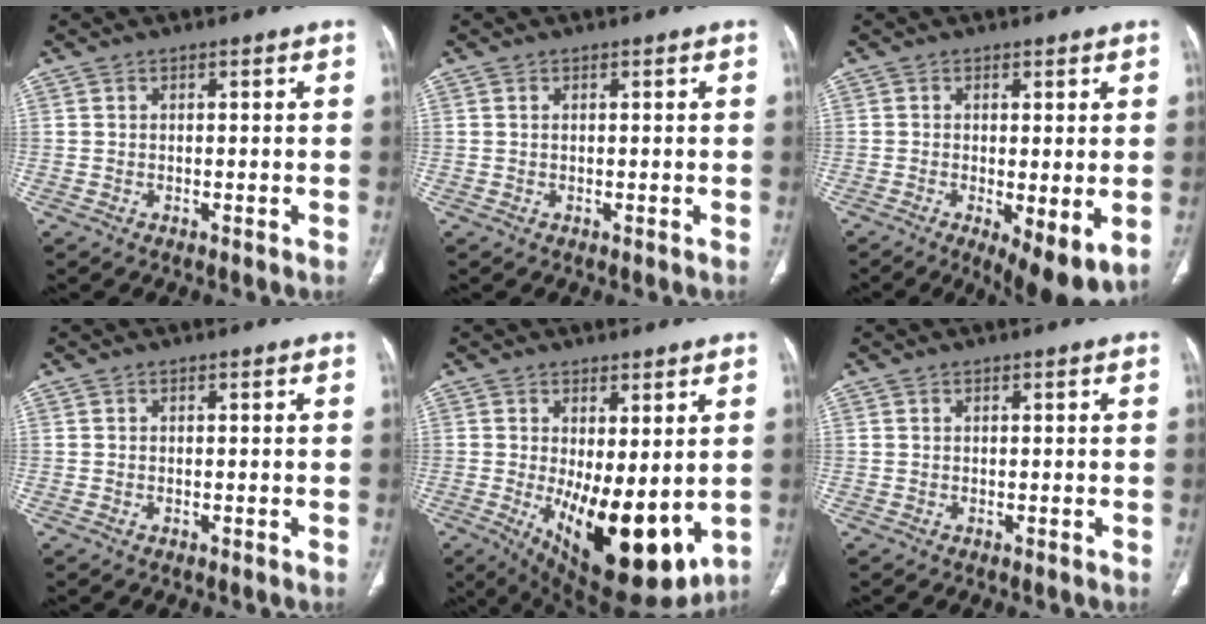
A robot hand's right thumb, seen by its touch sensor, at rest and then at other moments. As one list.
[{"total": 0.0}, {"total": 8.8, "force": [-2.1, 2.7, 8.1], "torque": [-0.125, -0.026, -0.030]}, {"total": 0.0}, {"total": 17.0, "force": [-2.4, 7.1, 15.3], "torque": [-0.223, -0.038, -0.011]}, {"total": 0.0}]